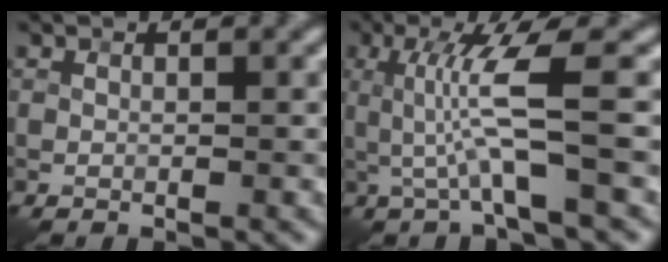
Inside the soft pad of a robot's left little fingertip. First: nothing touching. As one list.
[{"total": 4.9, "force": [-0.2, 0.3, 4.9], "torque": [-0.103, 0.009, 0.002]}]